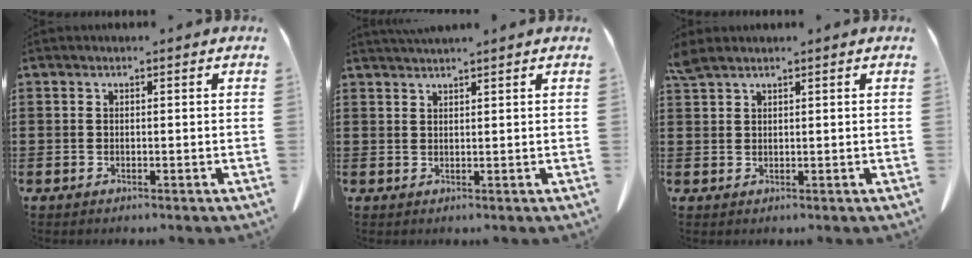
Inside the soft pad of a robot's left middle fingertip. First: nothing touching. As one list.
[{"total": 1.5, "force": [1.4, -0.1, 0.3], "torque": [-0.009, 0.000, 0.028]}, {"total": 2.1, "force": [1.8, 0.4, 1.0], "torque": [-0.025, -0.002, 0.036]}]